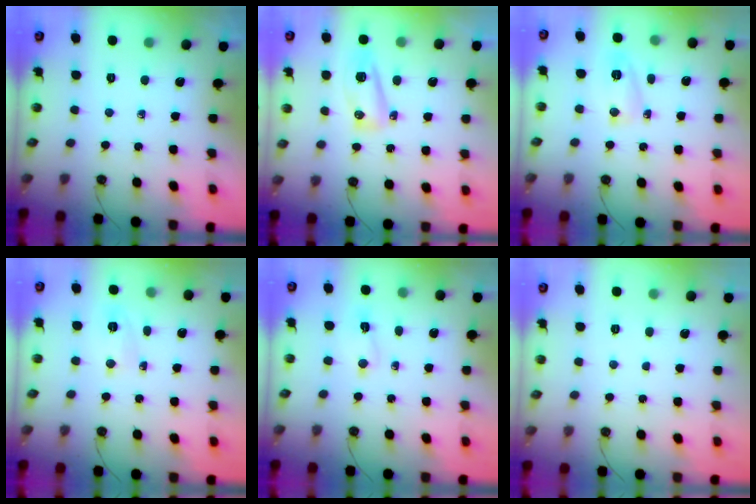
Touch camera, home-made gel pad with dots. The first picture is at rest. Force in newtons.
{"total": 7.9, "press": 7.9, "slide": 1.1}
{"total": 4.7, "press": 4.6, "slide": 0.9}
{"total": 3.6, "press": 3.3, "slide": 1.4}
{"total": 3.1, "press": 3.0, "slide": 0.8}
{"total": 4.9, "press": 2.9, "slide": 4.0}